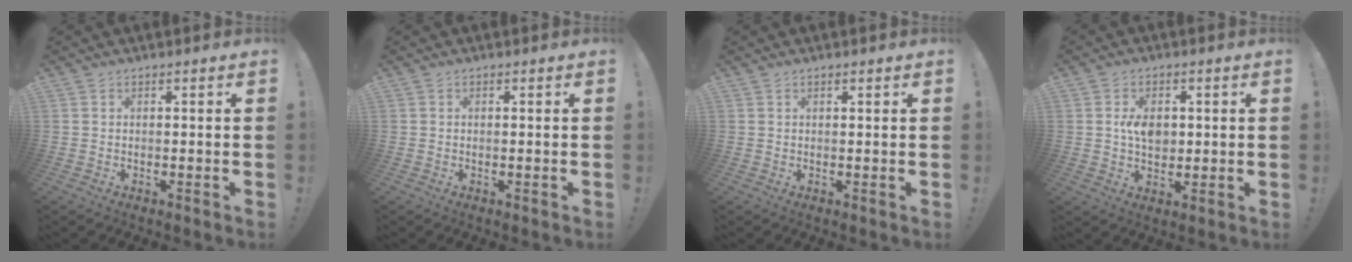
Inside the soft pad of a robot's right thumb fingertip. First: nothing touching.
{"total": 0.0}
{"total": 0.5, "force": [0.4, 0.2, 0.3], "torque": [0.009, -0.006, 0.005]}
{"total": 6.4, "force": [0.7, 4.4, 4.5], "torque": [-0.055, -0.001, 0.012]}